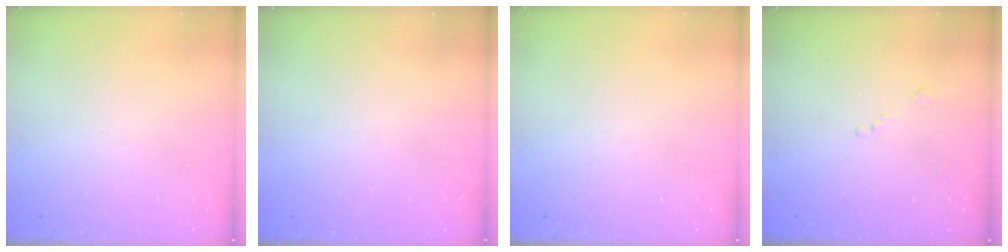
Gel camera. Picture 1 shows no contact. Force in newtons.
{"total": 1.0, "press": 0.9, "slide": 0.4}
{"total": 0.0}
{"total": 6.1, "press": 6.1, "slide": 0.8}